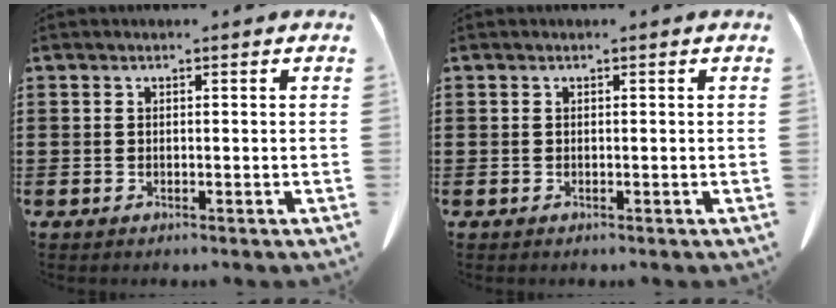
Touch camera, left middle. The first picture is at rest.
{"total": 0.0}